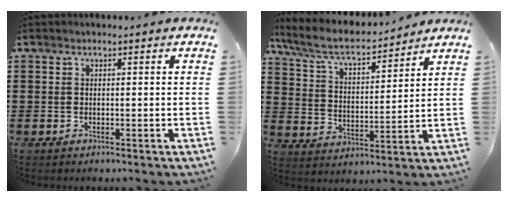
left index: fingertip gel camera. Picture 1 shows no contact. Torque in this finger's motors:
{"motor_torque": [-0.20, -1.45, 0.52, 0.15]}